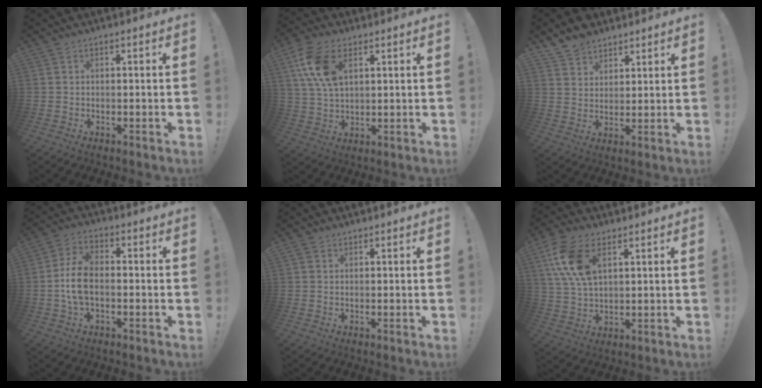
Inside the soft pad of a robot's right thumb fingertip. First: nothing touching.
{"total": 12.4, "force": [5.2, 7.1, 8.7], "torque": [-0.177, -0.006, 0.097]}
{"total": 7.2, "force": [5.9, 4.1, 1.1], "torque": [-0.021, -0.041, 0.114]}
{"total": 9.2, "force": [-1.5, 5.2, 7.5], "torque": [-0.160, 0.010, -0.022]}
{"total": 1.0, "force": [0.6, 0.7, 0.2], "torque": [-0.004, 0.000, 0.012]}
{"total": 13.2, "force": [5.6, 7.4, 9.3], "torque": [-0.205, -0.009, 0.107]}